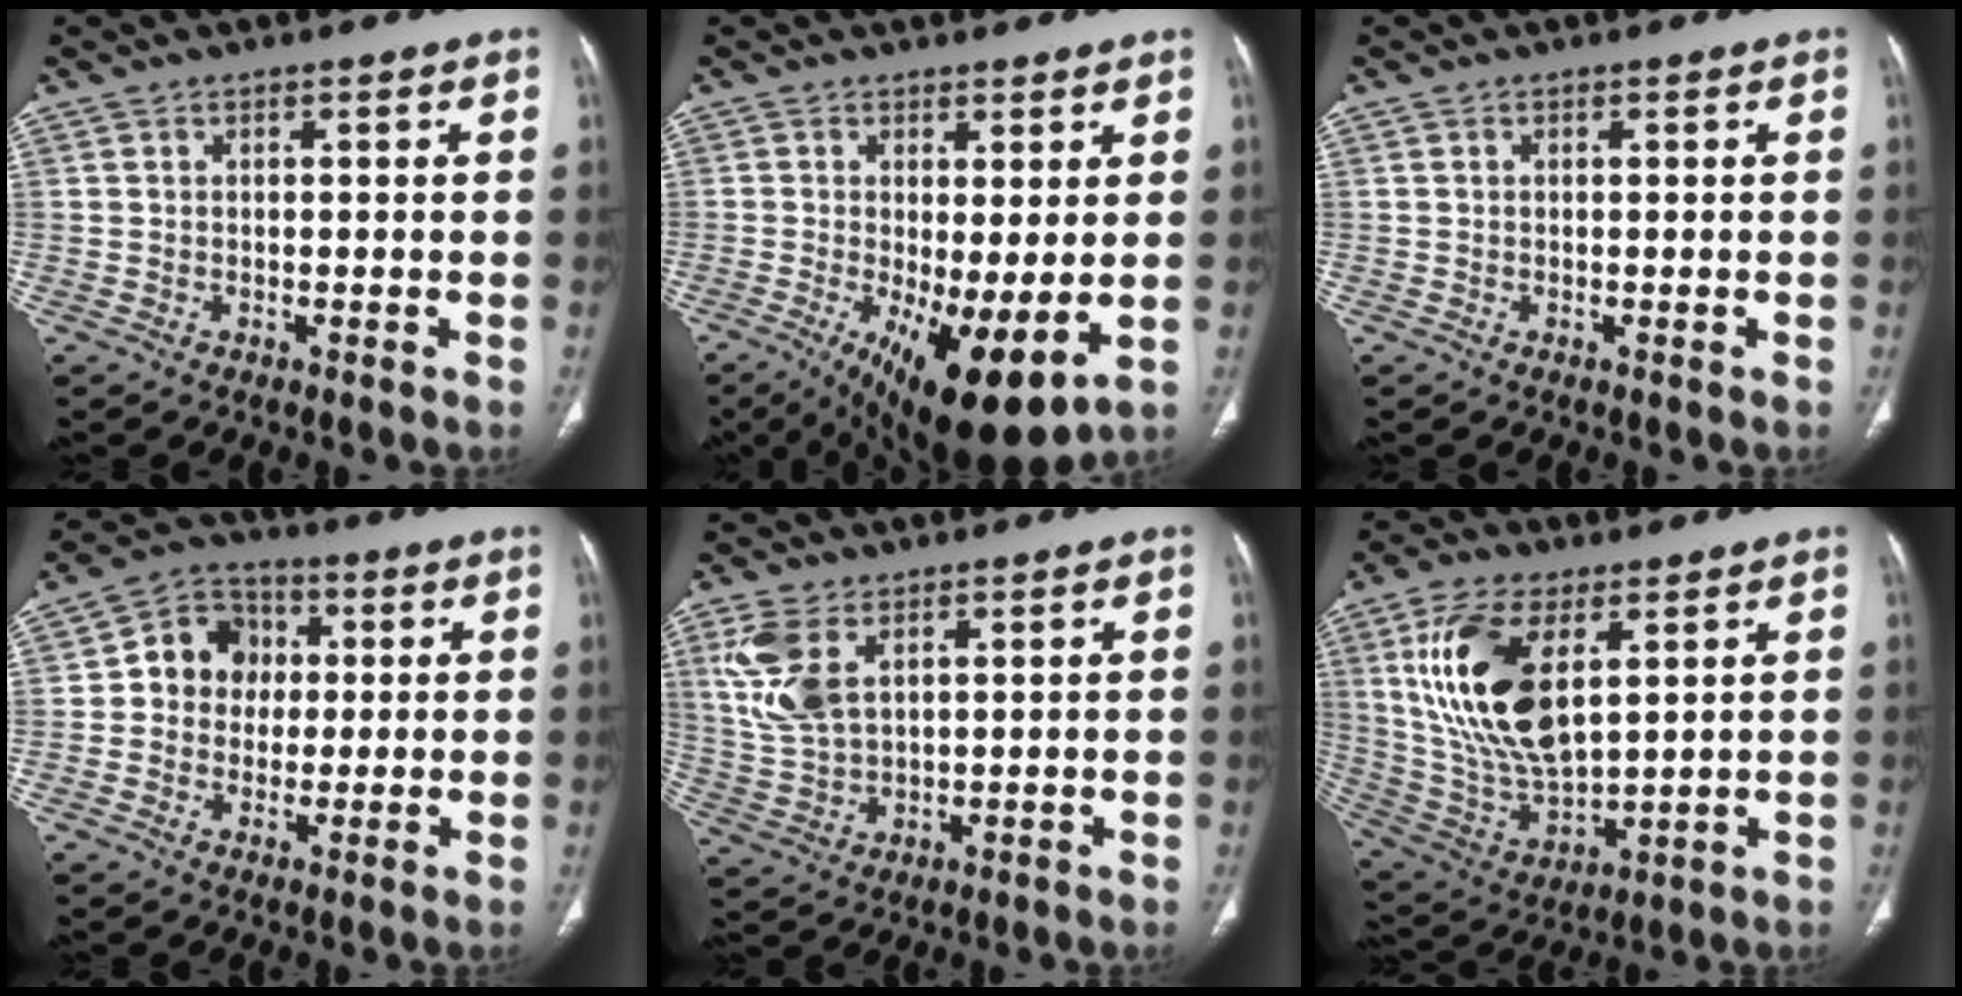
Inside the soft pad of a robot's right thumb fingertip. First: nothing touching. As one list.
[{"total": 12.8, "force": [-2.5, 4.2, 11.8], "torque": [-0.192, -0.025, -0.022]}, {"total": 0.0}, {"total": 9.2, "force": [0.9, 8.2, 4.2], "torque": [-0.030, 0.015, 0.002]}, {"total": 9.3, "force": [3.9, 5.1, 6.8], "torque": [-0.152, -0.006, 0.087]}, {"total": 19.1, "force": [6.1, 9.3, 15.5], "torque": [-0.299, -0.024, 0.126]}]